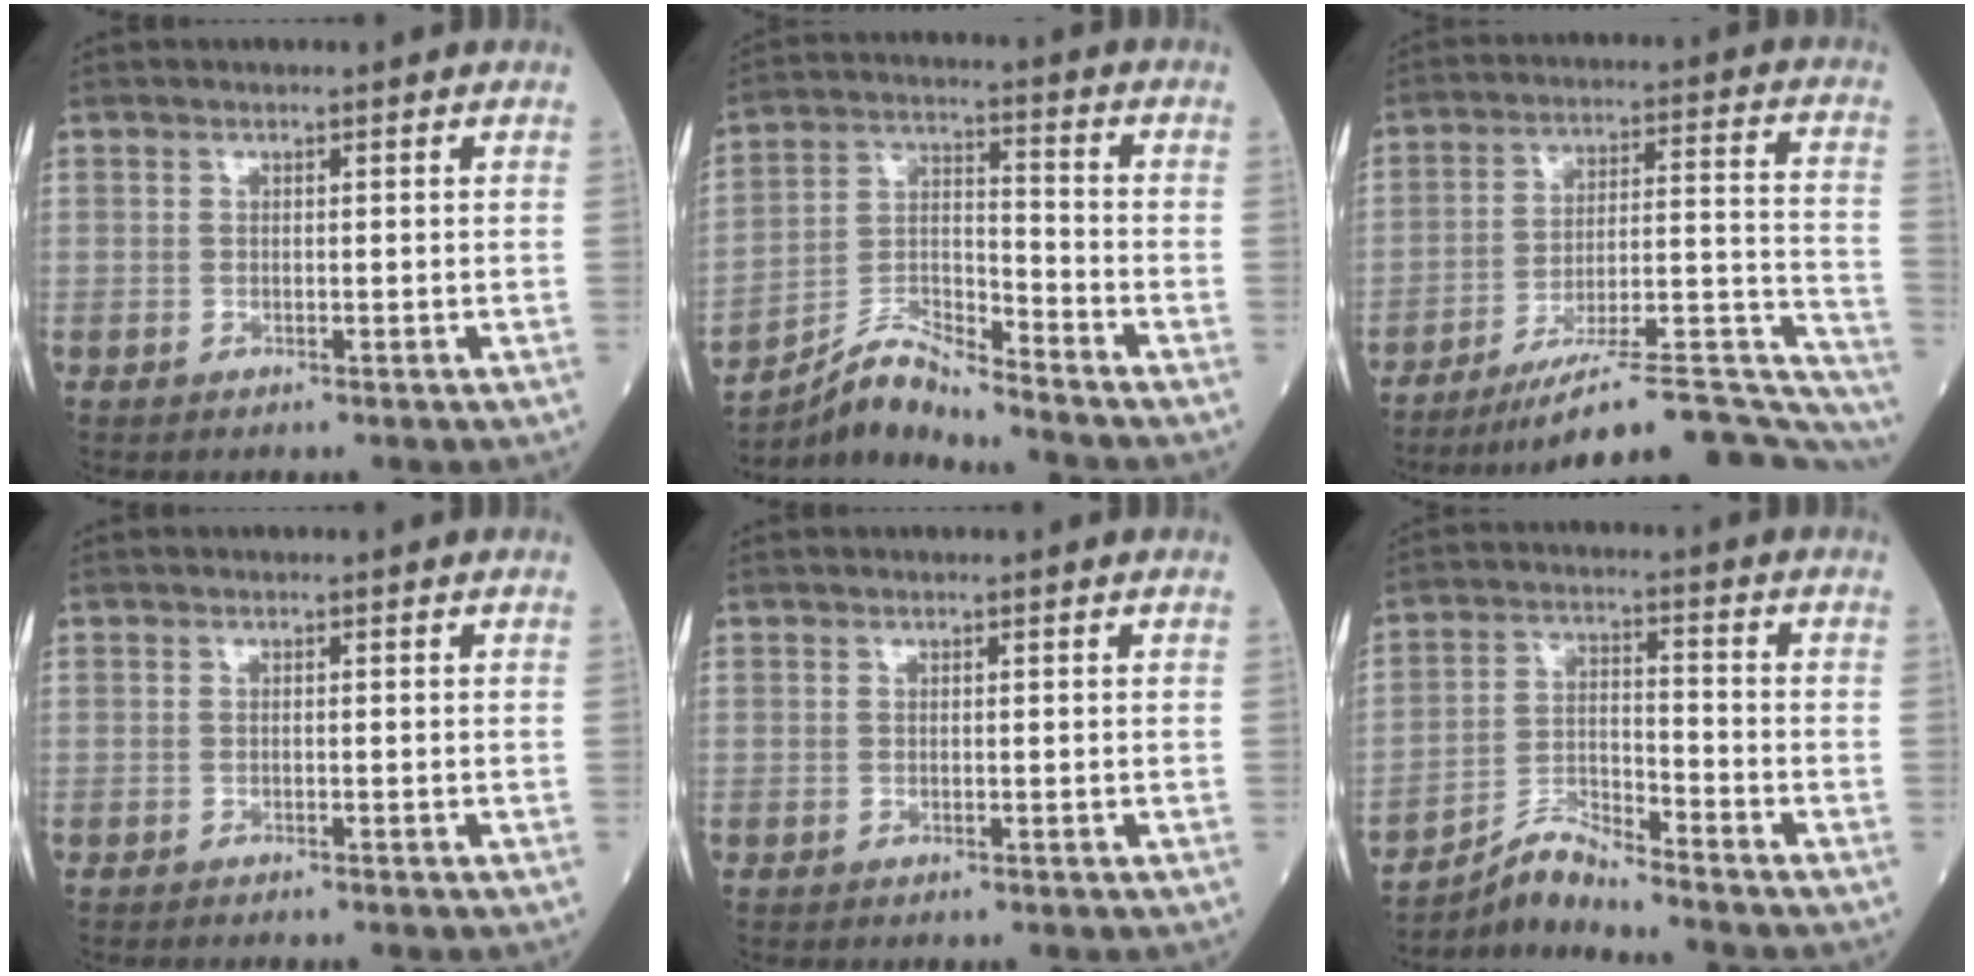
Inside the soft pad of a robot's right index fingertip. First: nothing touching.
{"total": 8.3, "force": [-8.0, -0.8, 2.0], "torque": [-0.052, 0.012, -0.148]}
{"total": 24.8, "force": [-22.5, 1.0, 10.5], "torque": [-0.067, 0.026, -0.311]}
{"total": 0.7, "force": [-0.7, -0.1, 0.3], "torque": [-0.001, 0.001, -0.009]}
{"total": 0.0}
{"total": 6.0, "force": [-5.8, -1.2, 0.8], "torque": [-0.026, -0.005, -0.106]}